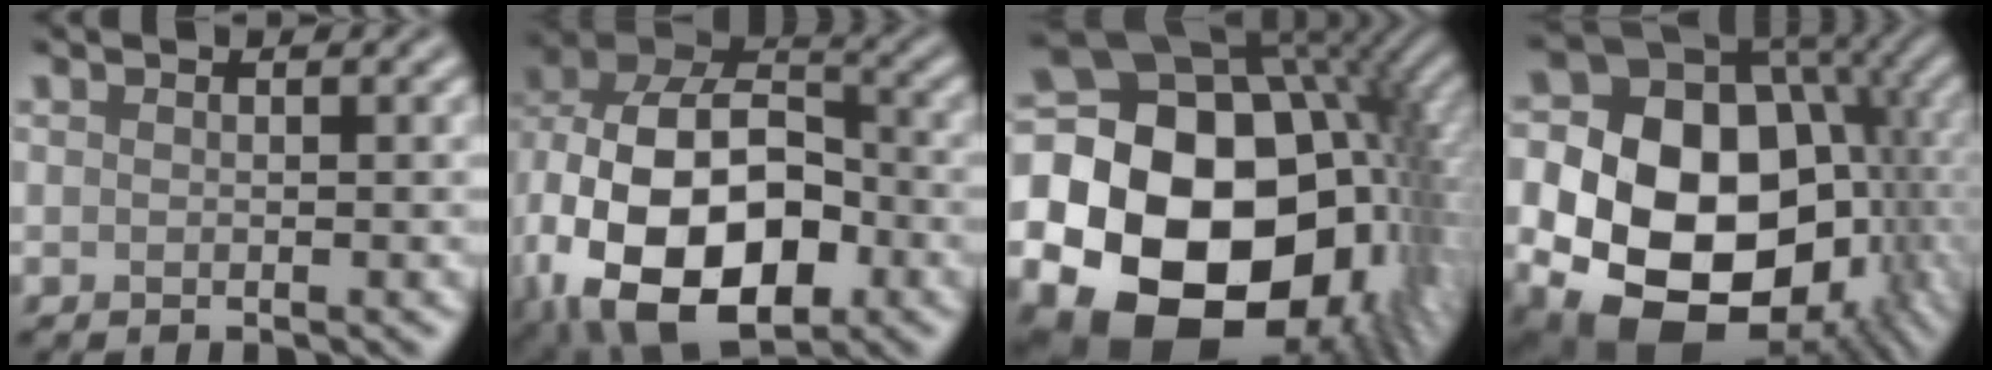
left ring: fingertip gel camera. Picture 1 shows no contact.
{"total": 17.7, "force": [-4.9, 11.5, 12.5], "torque": [-0.226, -0.020, -0.078]}
{"total": 23.7, "force": [-3.6, 17.8, 15.1], "torque": [-0.251, -0.029, -0.085]}
{"total": 22.7, "force": [-3.6, 18.1, 13.2], "torque": [-0.223, -0.014, -0.078]}